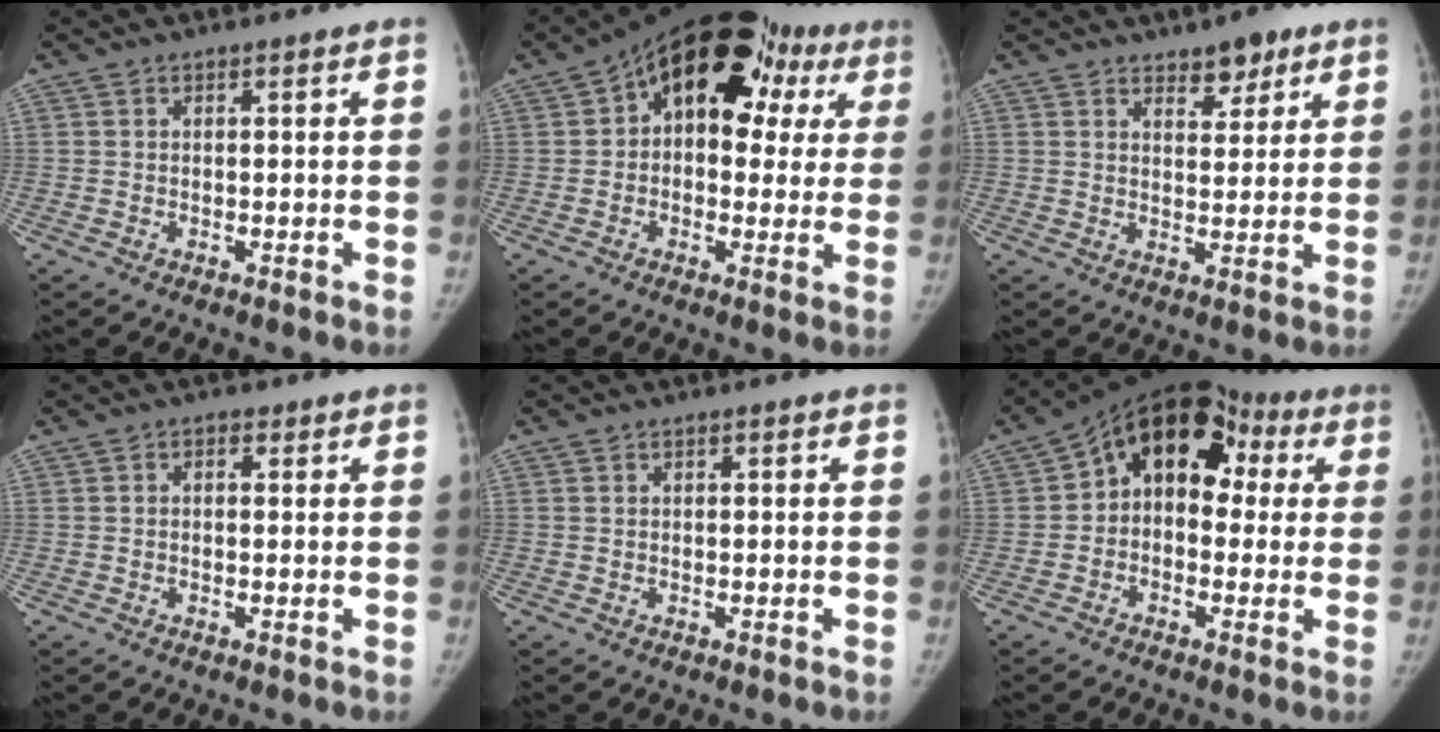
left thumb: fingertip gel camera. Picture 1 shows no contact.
{"total": 19.3, "force": [6.8, 12.2, 13.4], "torque": [-0.135, 0.039, 0.087]}
{"total": 5.2, "force": [3.5, 2.6, 2.8], "torque": [-0.012, -0.023, 0.053]}
{"total": 1.3, "force": [0.5, 1.0, 0.6], "torque": [0.000, 0.002, 0.002]}
{"total": 0.0}
{"total": 14.2, "force": [2.7, 10.1, 9.6], "torque": [-0.088, 0.047, 0.026]}